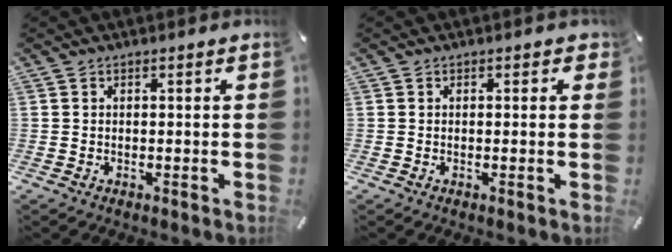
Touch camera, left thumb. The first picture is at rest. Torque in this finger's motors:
{"motor_torque": [0.36, 0.13, 0.12, -0.08, -0.05]}